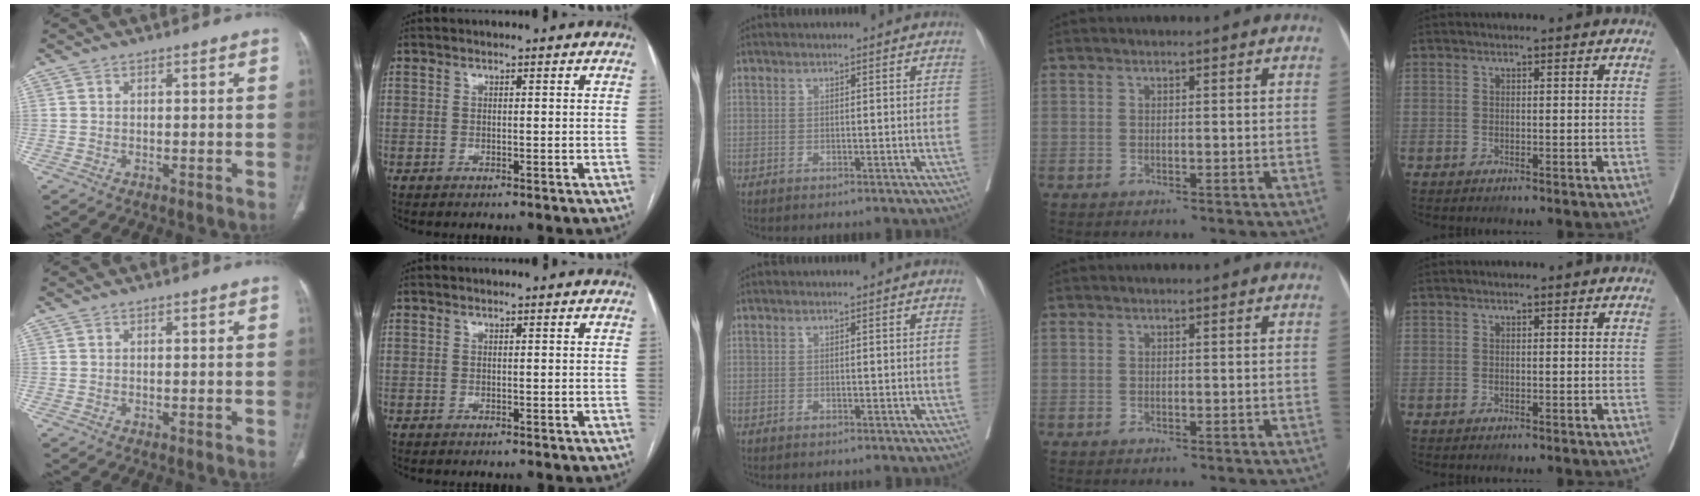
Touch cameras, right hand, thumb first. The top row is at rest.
{}